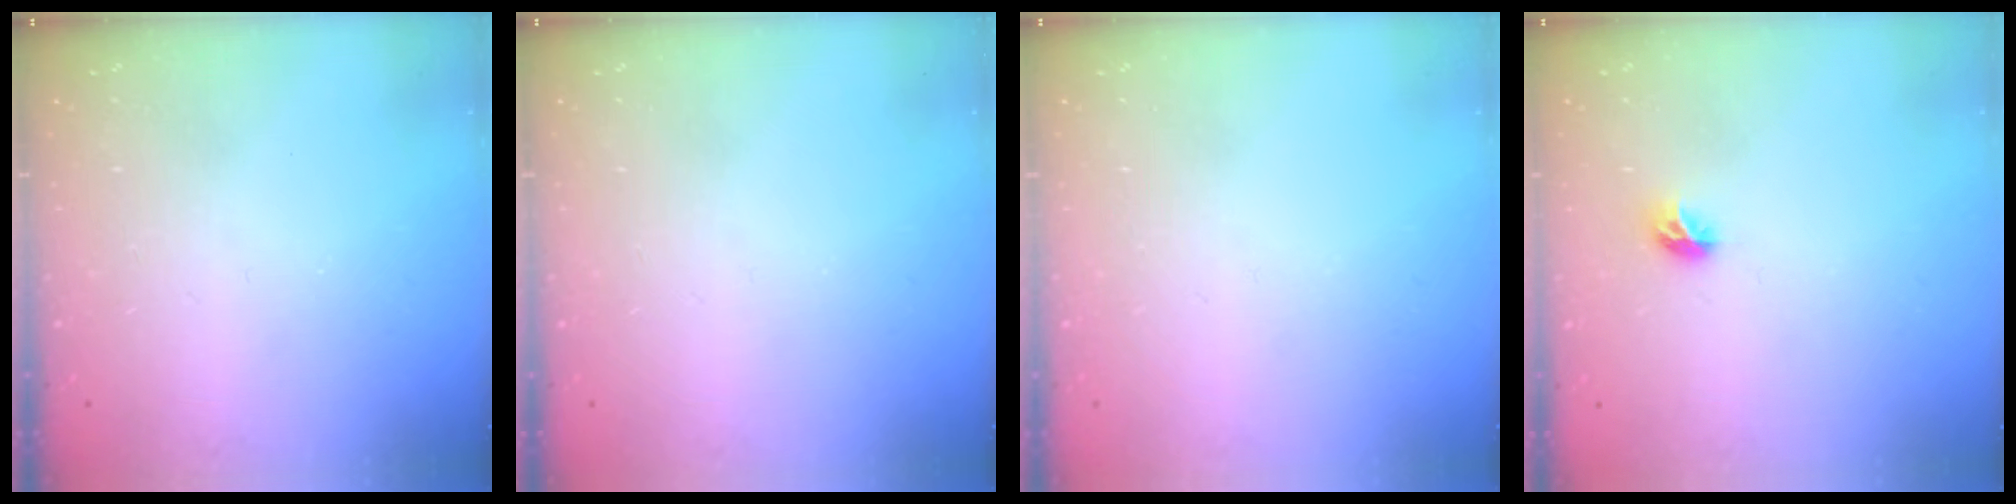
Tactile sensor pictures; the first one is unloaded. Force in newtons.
{"total": 0.0}
{"total": 0.0}
{"total": 5.4, "press": 5.4, "slide": 0.5}